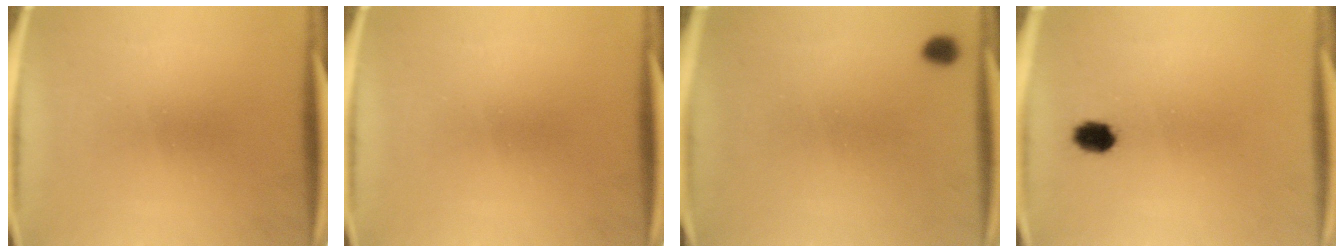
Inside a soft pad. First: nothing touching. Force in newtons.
{"total": 0.0}
{"total": 2.9}
{"total": 3.6}